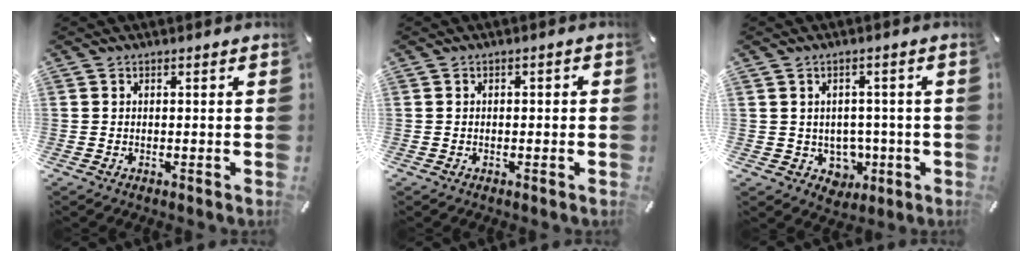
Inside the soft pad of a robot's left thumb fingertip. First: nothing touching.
{"total": 1.1, "force": [-0.5, 0.6, 0.8], "torque": [-0.014, 0.003, -0.011]}
{"total": 5.8, "force": [0.6, 5.6, 1.5], "torque": [-0.008, -0.016, 0.015]}